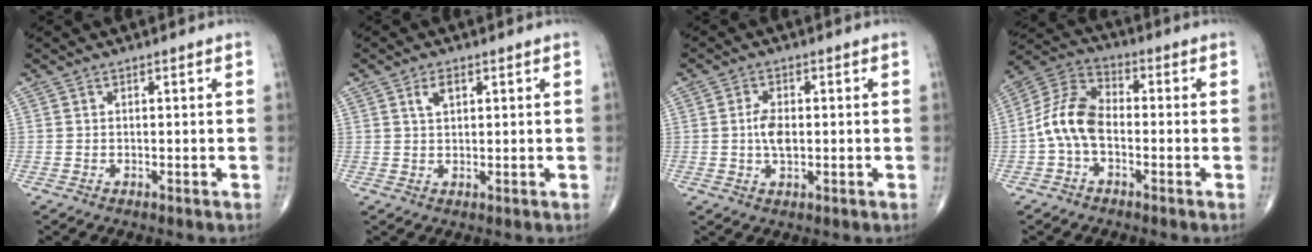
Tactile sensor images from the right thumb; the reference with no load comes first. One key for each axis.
{"total": 2.7, "fx": 1.3, "fy": 1.4, "fz": 2.0, "tx": -0.033, "ty": -0.002, "tz": 0.024}
{"total": 4.2, "fx": 0.0, "fy": 2.2, "fz": 3.6, "tx": -0.069, "ty": -0.001, "tz": -0.003}
{"total": 9.7, "fx": -1.8, "fy": 5.9, "fz": 7.5, "tx": -0.146, "ty": 0.034, "tz": -0.048}